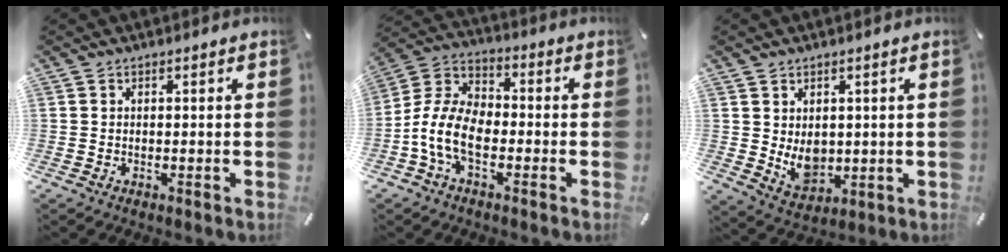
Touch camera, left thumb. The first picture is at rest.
{"total": 11.0, "force": [-4.6, 6.3, 7.8], "torque": [-0.184, 0.005, -0.091]}
{"total": 6.6, "force": [1.1, 5.4, 3.7], "torque": [-0.052, -0.014, 0.024]}